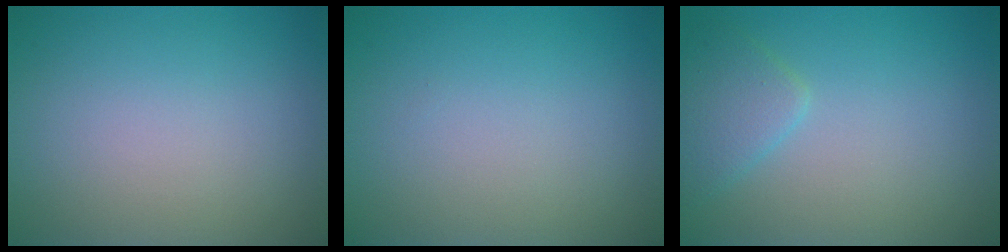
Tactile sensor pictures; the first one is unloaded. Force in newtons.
{"total": 0.0}
{"total": 2.4, "press": 2.4, "slide": 0.1}